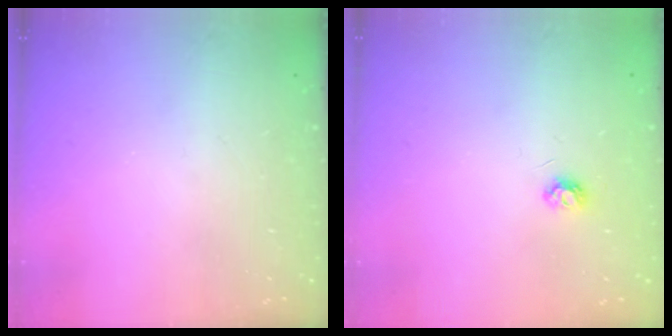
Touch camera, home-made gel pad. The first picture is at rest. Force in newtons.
{"total": 4.2, "press": 4.2, "slide": 0.6}